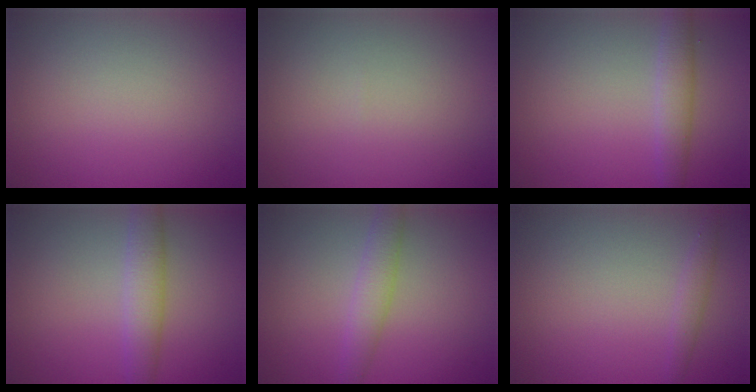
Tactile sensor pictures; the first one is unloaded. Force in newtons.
{"total": 0.0}
{"total": 2.4, "press": 2.4, "slide": 0.1}
{"total": 2.4, "press": 2.4, "slide": 0.2}
{"total": 2.5, "press": 2.5, "slide": 0.1}
{"total": 1.1, "press": 1.1, "slide": 0.0}